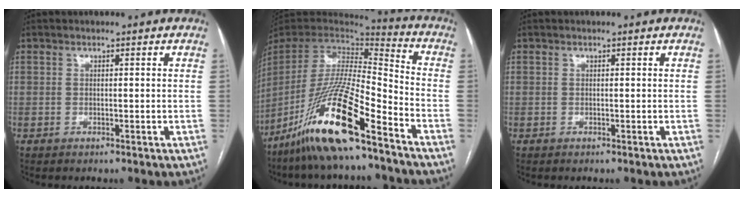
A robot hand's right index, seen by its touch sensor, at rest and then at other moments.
{"total": 20.4, "force": [-13.5, 1.8, 15.2], "torque": [-0.322, -0.039, -0.258]}
{"total": 0.0}